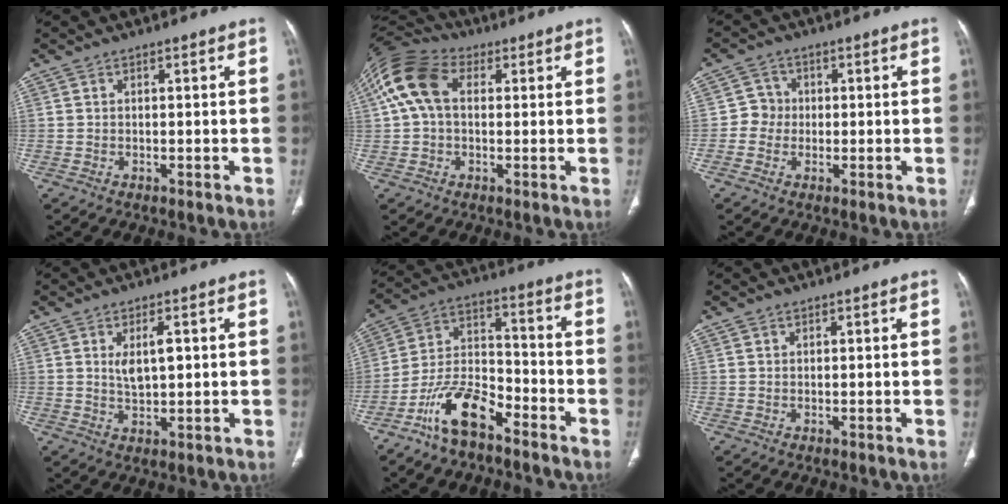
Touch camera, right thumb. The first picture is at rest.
{"total": 11.9, "force": [2.6, 7.9, 8.5], "torque": [-0.178, 0.038, 0.039]}
{"total": 3.6, "force": [-0.3, 3.5, 0.5], "torque": [0.018, 0.011, -0.014]}
{"total": 4.5, "force": [1.1, 1.9, 4.0], "torque": [-0.066, -0.009, 0.024]}
{"total": 12.1, "force": [-8.1, 5.2, 7.4], "torque": [-0.142, 0.061, -0.158]}
{"total": 0.6, "force": [0.4, 0.4, 0.1], "torque": [0.001, -0.002, 0.006]}